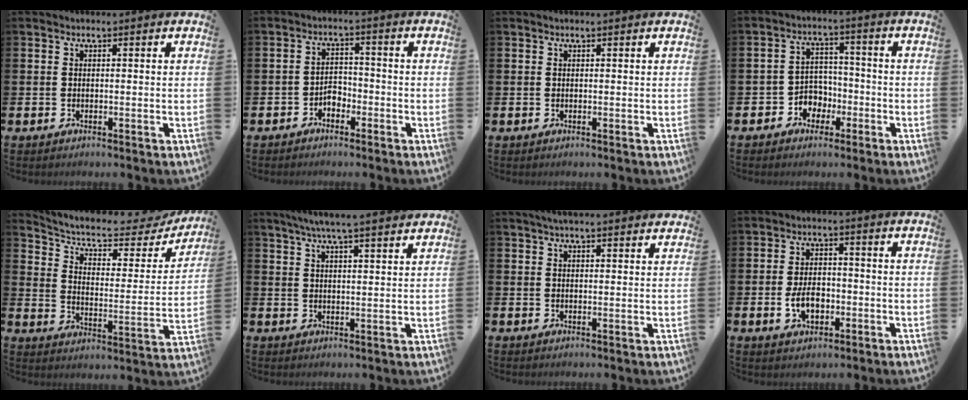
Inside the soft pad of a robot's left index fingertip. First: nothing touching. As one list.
[{"total": 2.3, "force": [-1.8, 1.3, 0.6], "torque": [-0.016, 0.007, -0.039]}, {"total": 0.0}, {"total": 4.0, "force": [-1.7, 3.5, 0.7], "torque": [-0.025, 0.003, -0.039]}, {"total": 7.0, "force": [6.0, 2.4, 2.7], "torque": [-0.082, -0.042, 0.097]}, {"total": 6.0, "force": [5.6, -0.1, 2.2], "torque": [-0.056, -0.018, 0.099]}, {"total": 3.3, "force": [3.0, 0.3, 1.1], "torque": [-0.028, -0.006, 0.056]}, {"total": 4.4, "force": [-1.2, 2.7, 3.2], "torque": [-0.042, 0.000, -0.025]}]